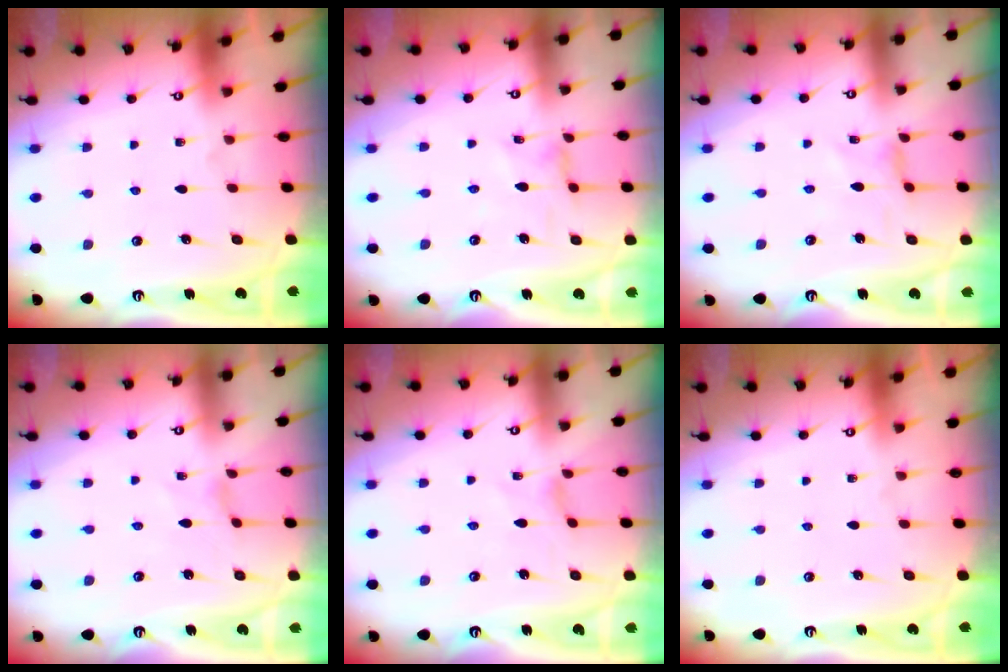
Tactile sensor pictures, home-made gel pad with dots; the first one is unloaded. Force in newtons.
{"total": 1.1, "press": 1.1, "slide": 0.1}
{"total": 0.9, "press": 0.9, "slide": 0.3}
{"total": 0.0}
{"total": 0.0}
{"total": 0.0}